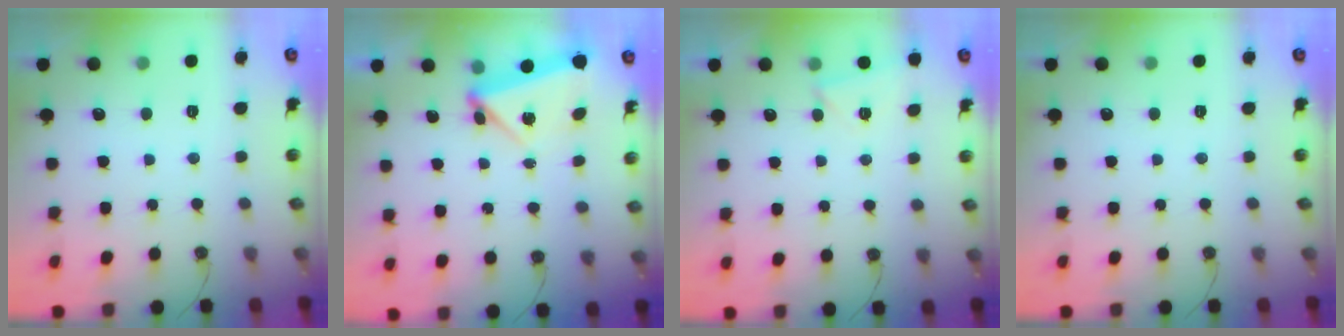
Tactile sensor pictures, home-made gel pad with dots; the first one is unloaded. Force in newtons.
{"total": 6.6, "press": 6.5, "slide": 1.1}
{"total": 2.7, "press": 2.7, "slide": 0.3}
{"total": 0.0}